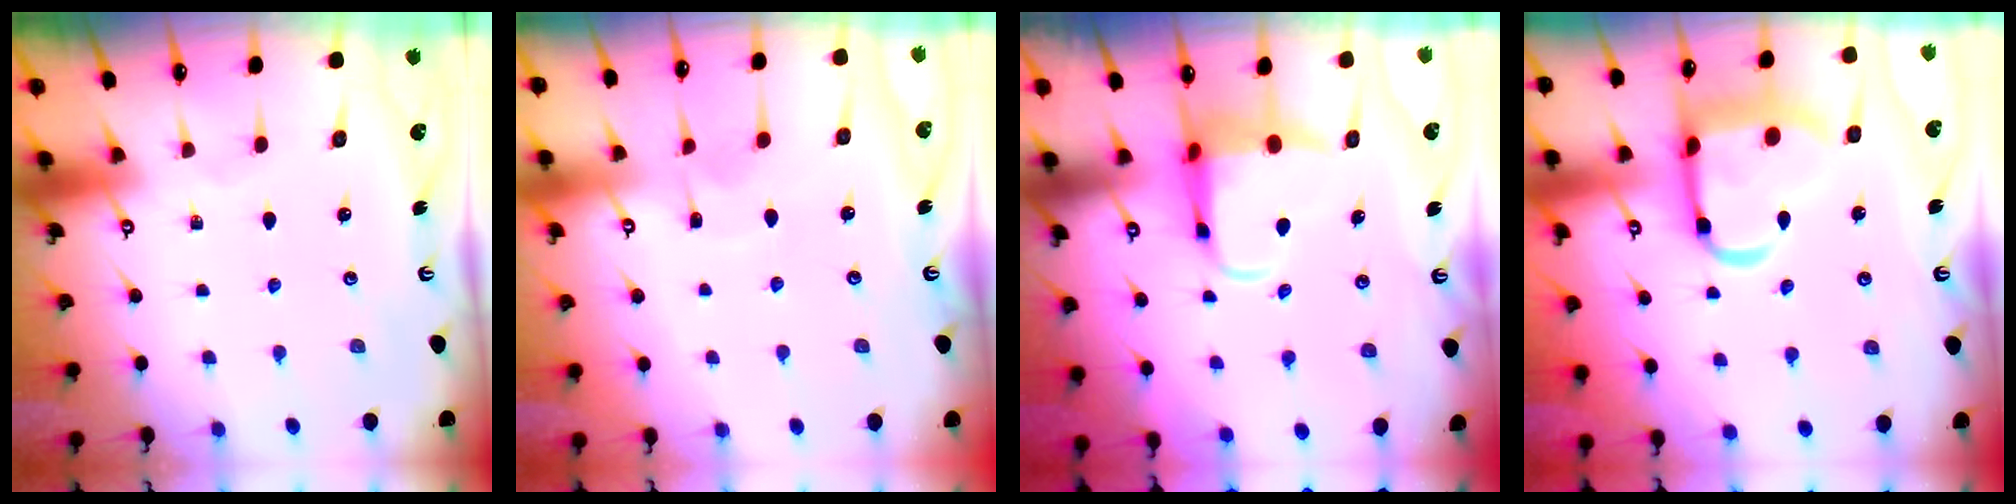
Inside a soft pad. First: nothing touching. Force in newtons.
{"total": 4.4, "press": 4.4, "slide": 0.5}
{"total": 6.7, "press": 6.6, "slide": 1.1}
{"total": 15.6, "press": 15.5, "slide": 1.4}